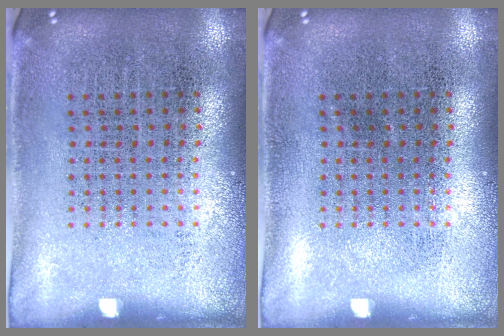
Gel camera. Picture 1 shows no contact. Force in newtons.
{"total": 0.0}